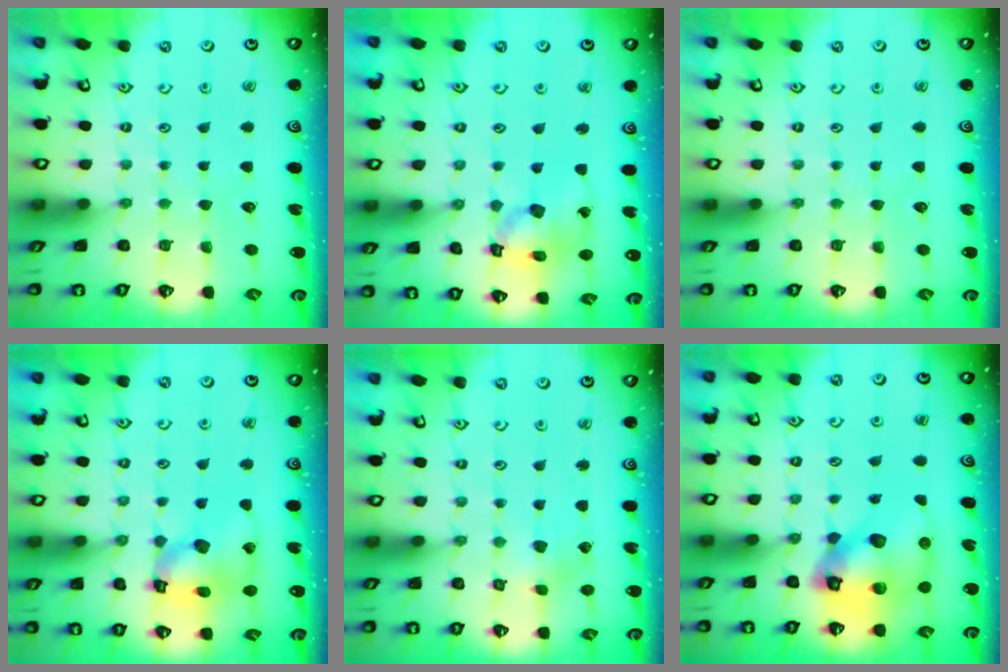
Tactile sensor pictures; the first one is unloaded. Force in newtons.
{"total": 13.4, "press": 13.3, "slide": 1.8}
{"total": 0.0}
{"total": 14.9, "press": 14.8, "slide": 1.9}
{"total": 1.9, "press": 1.9, "slide": 0.2}
{"total": 17.4, "press": 17.1, "slide": 2.9}